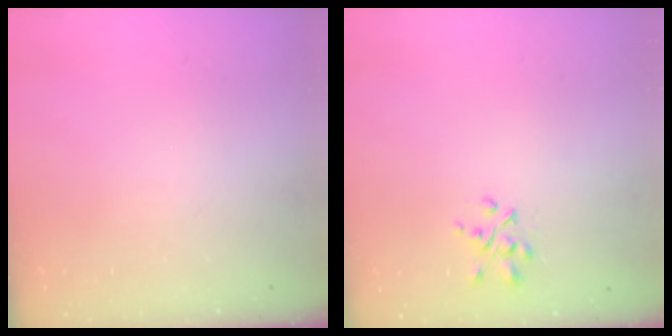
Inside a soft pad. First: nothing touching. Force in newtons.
{"total": 2.7, "press": 2.5, "slide": 1.0}